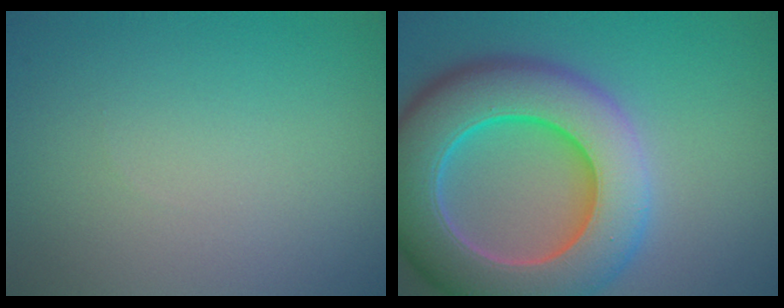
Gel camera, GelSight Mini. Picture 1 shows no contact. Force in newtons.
{"total": 12.8, "press": 12.8, "slide": 0.6}